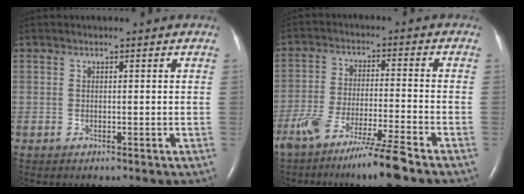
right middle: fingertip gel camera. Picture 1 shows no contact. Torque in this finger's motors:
{"motor_torque": [1.22, -0.91, 0.22, 0.10]}